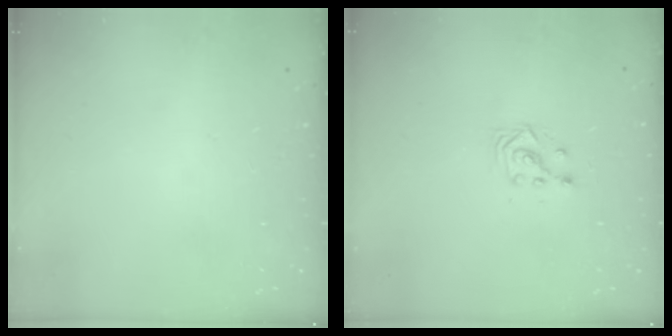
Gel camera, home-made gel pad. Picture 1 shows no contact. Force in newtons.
{"total": 3.0, "press": 3.0, "slide": 0.2}